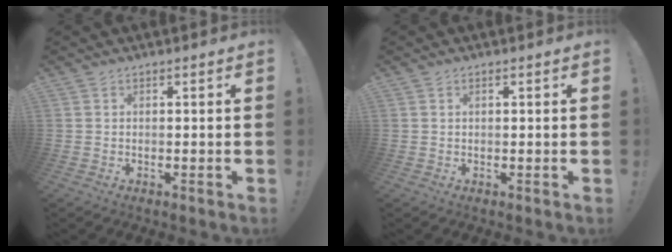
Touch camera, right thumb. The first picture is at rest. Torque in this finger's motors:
{"motor_torque": [0.12, 0.01, 0.04, -0.17, 0.03]}